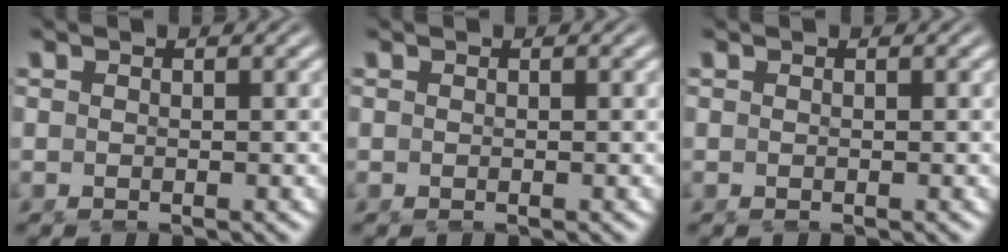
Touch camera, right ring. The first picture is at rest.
{"total": 0.0}
{"total": 0.0}